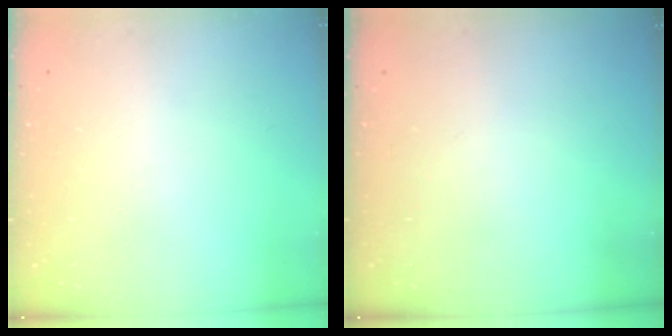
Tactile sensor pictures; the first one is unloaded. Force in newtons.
{"total": 0.0}